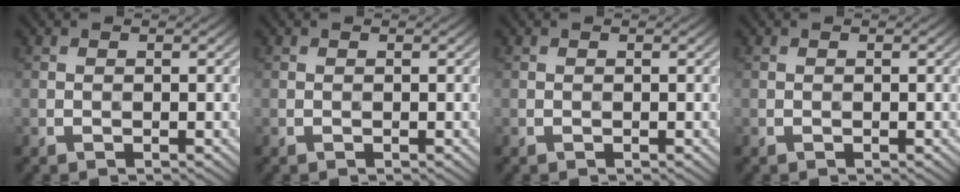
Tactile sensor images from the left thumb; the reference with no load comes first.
{"total": 0.0}
{"total": 0.0}
{"total": 0.0}